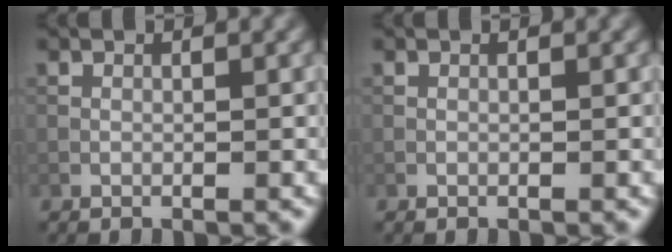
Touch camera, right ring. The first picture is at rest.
{"total": 0.0}